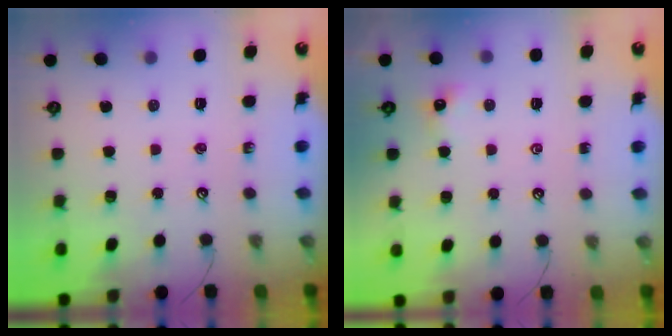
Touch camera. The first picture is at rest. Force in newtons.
{"total": 1.7, "press": 1.7, "slide": 0.4}